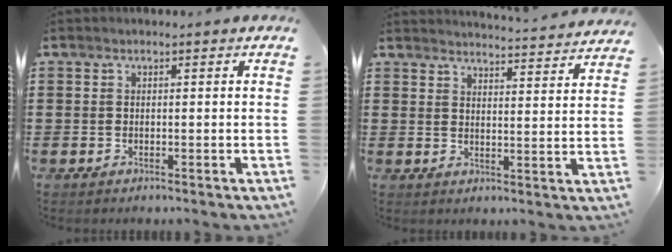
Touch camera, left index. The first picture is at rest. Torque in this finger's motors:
{"motor_torque": [-1.31, 0.83, -0.83, -0.06]}